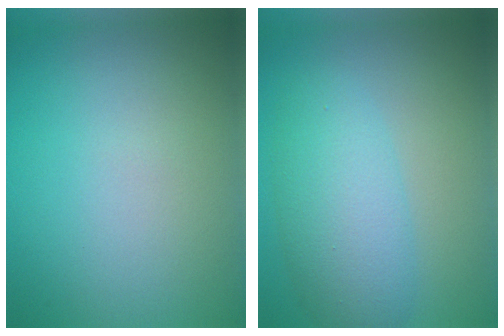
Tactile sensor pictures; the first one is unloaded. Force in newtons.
{"total": 5.1, "press": 5.1, "slide": 0.1}